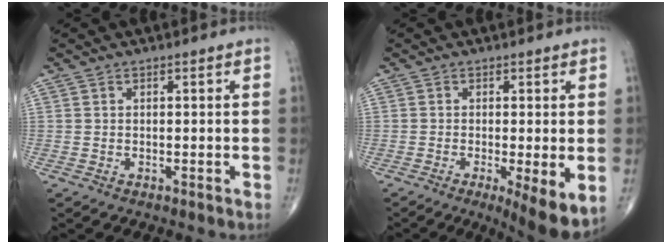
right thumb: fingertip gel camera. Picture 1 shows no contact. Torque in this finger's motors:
{"motor_torque": [0.15, 0.35, 0.33, 0.04, 0.08]}